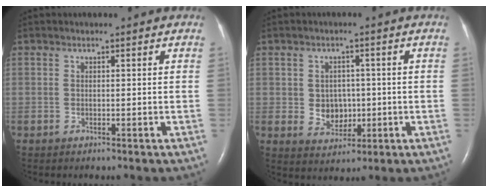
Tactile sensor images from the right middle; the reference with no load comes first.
{"total": 4.7, "force": [-0.2, 3.9, 2.7], "torque": [-0.041, 0.007, 0.007]}